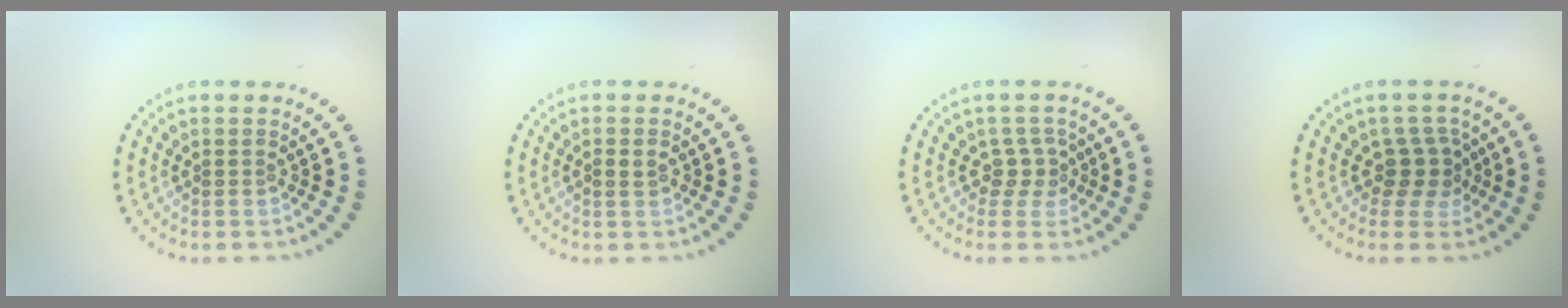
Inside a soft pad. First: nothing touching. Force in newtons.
{"total": 1.1, "press": 1.1, "slide": 0.4}
{"total": 1.9, "press": 1.4, "slide": 1.3}
{"total": 2.5, "press": 2.0, "slide": 1.6}